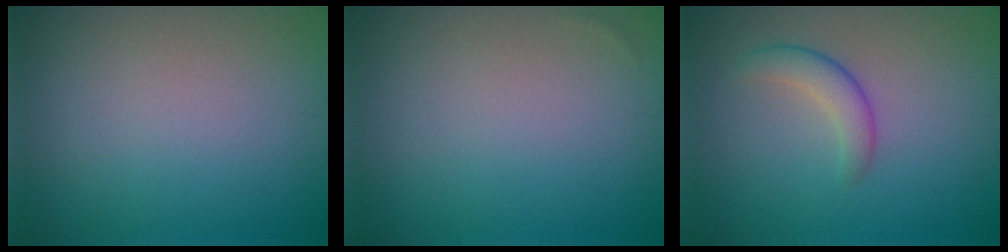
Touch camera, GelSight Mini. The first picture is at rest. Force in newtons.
{"total": 0.0}
{"total": 2.4, "press": 2.4, "slide": 0.1}